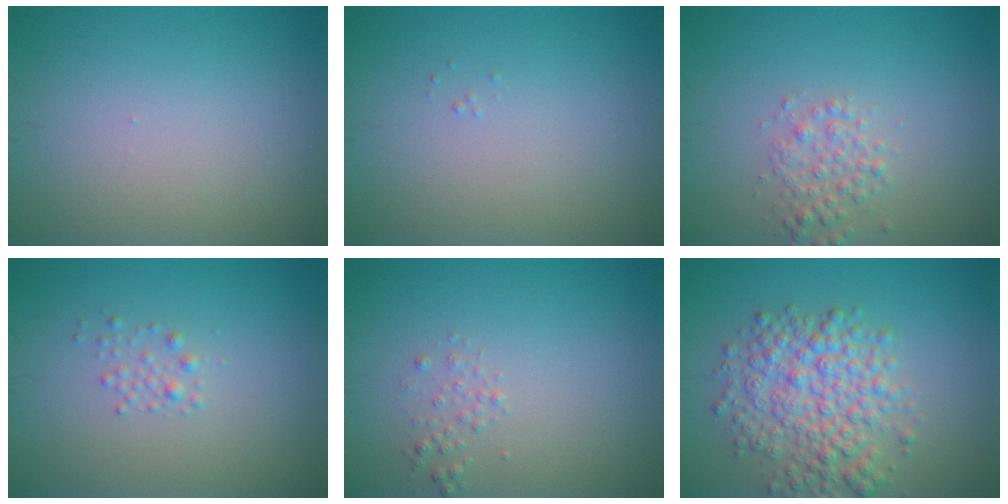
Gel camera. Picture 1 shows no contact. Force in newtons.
{"total": 0.0}
{"total": 2.1, "press": 2.1, "slide": 0.0}
{"total": 1.1, "press": 1.1, "slide": 0.1}
{"total": 0.9, "press": 0.9, "slide": 0.1}
{"total": 6.0, "press": 6.0, "slide": 0.2}